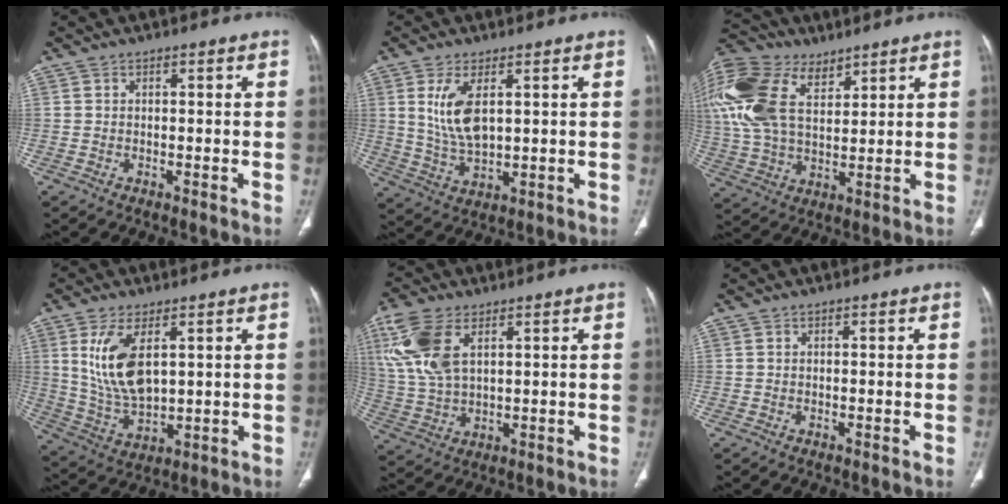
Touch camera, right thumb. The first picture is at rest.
{"total": 8.6, "force": [2.5, 3.9, 7.3], "torque": [-0.148, -0.015, 0.060]}
{"total": 23.1, "force": [11.0, 13.7, 15.0], "torque": [-0.366, 0.015, 0.213]}
{"total": 12.1, "force": [3.8, 5.8, 9.9], "torque": [-0.199, -0.019, 0.087]}
{"total": 12.3, "force": [4.9, 6.5, 9.3], "torque": [-0.220, -0.004, 0.107]}
{"total": 0.0}